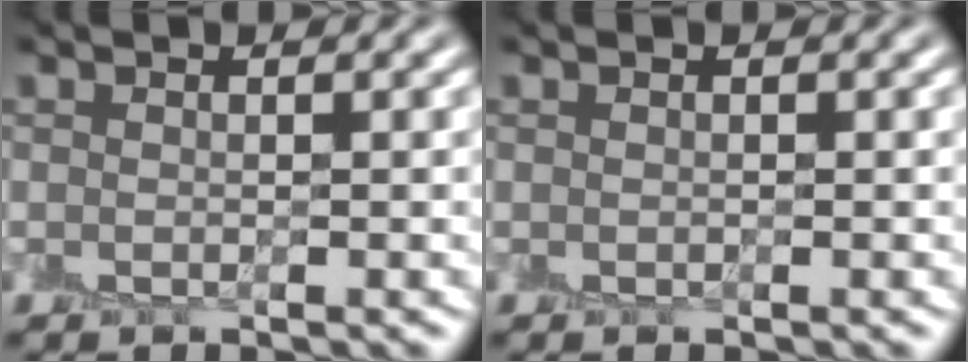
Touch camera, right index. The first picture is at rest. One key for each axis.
{"total": 0.0}